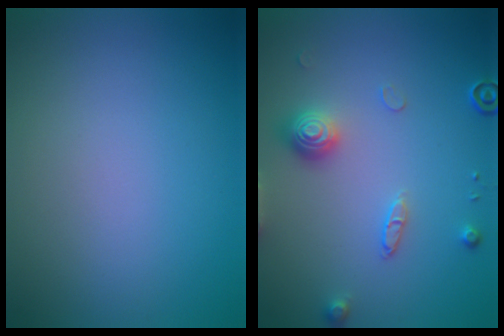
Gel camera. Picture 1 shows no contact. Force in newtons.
{"total": 3.1, "press": 3.0, "slide": 0.9}